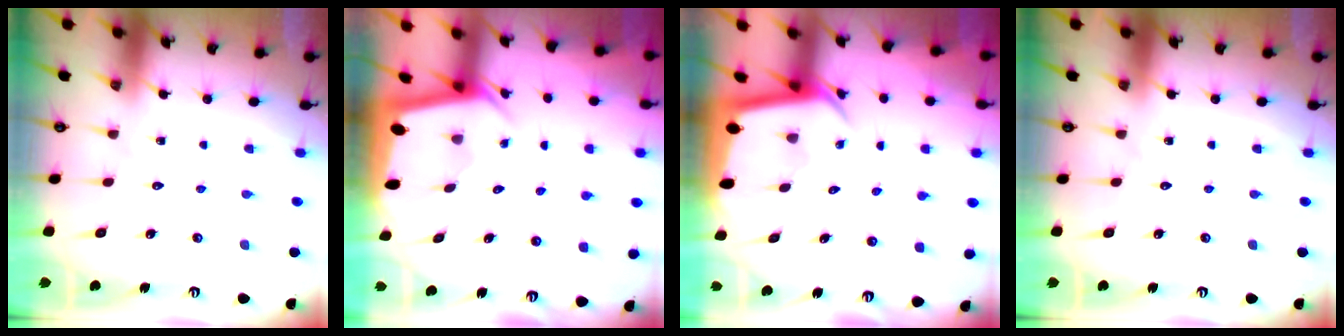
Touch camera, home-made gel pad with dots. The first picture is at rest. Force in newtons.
{"total": 2.4, "press": 2.4, "slide": 0.2}
{"total": 2.8, "press": 2.7, "slide": 0.3}
{"total": 0.0}